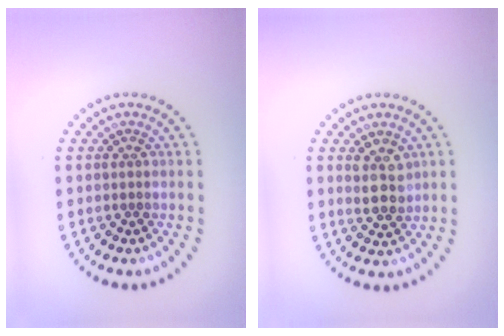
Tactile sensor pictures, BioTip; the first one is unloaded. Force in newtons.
{"total": 2.6, "press": 2.4, "slide": 1.0}